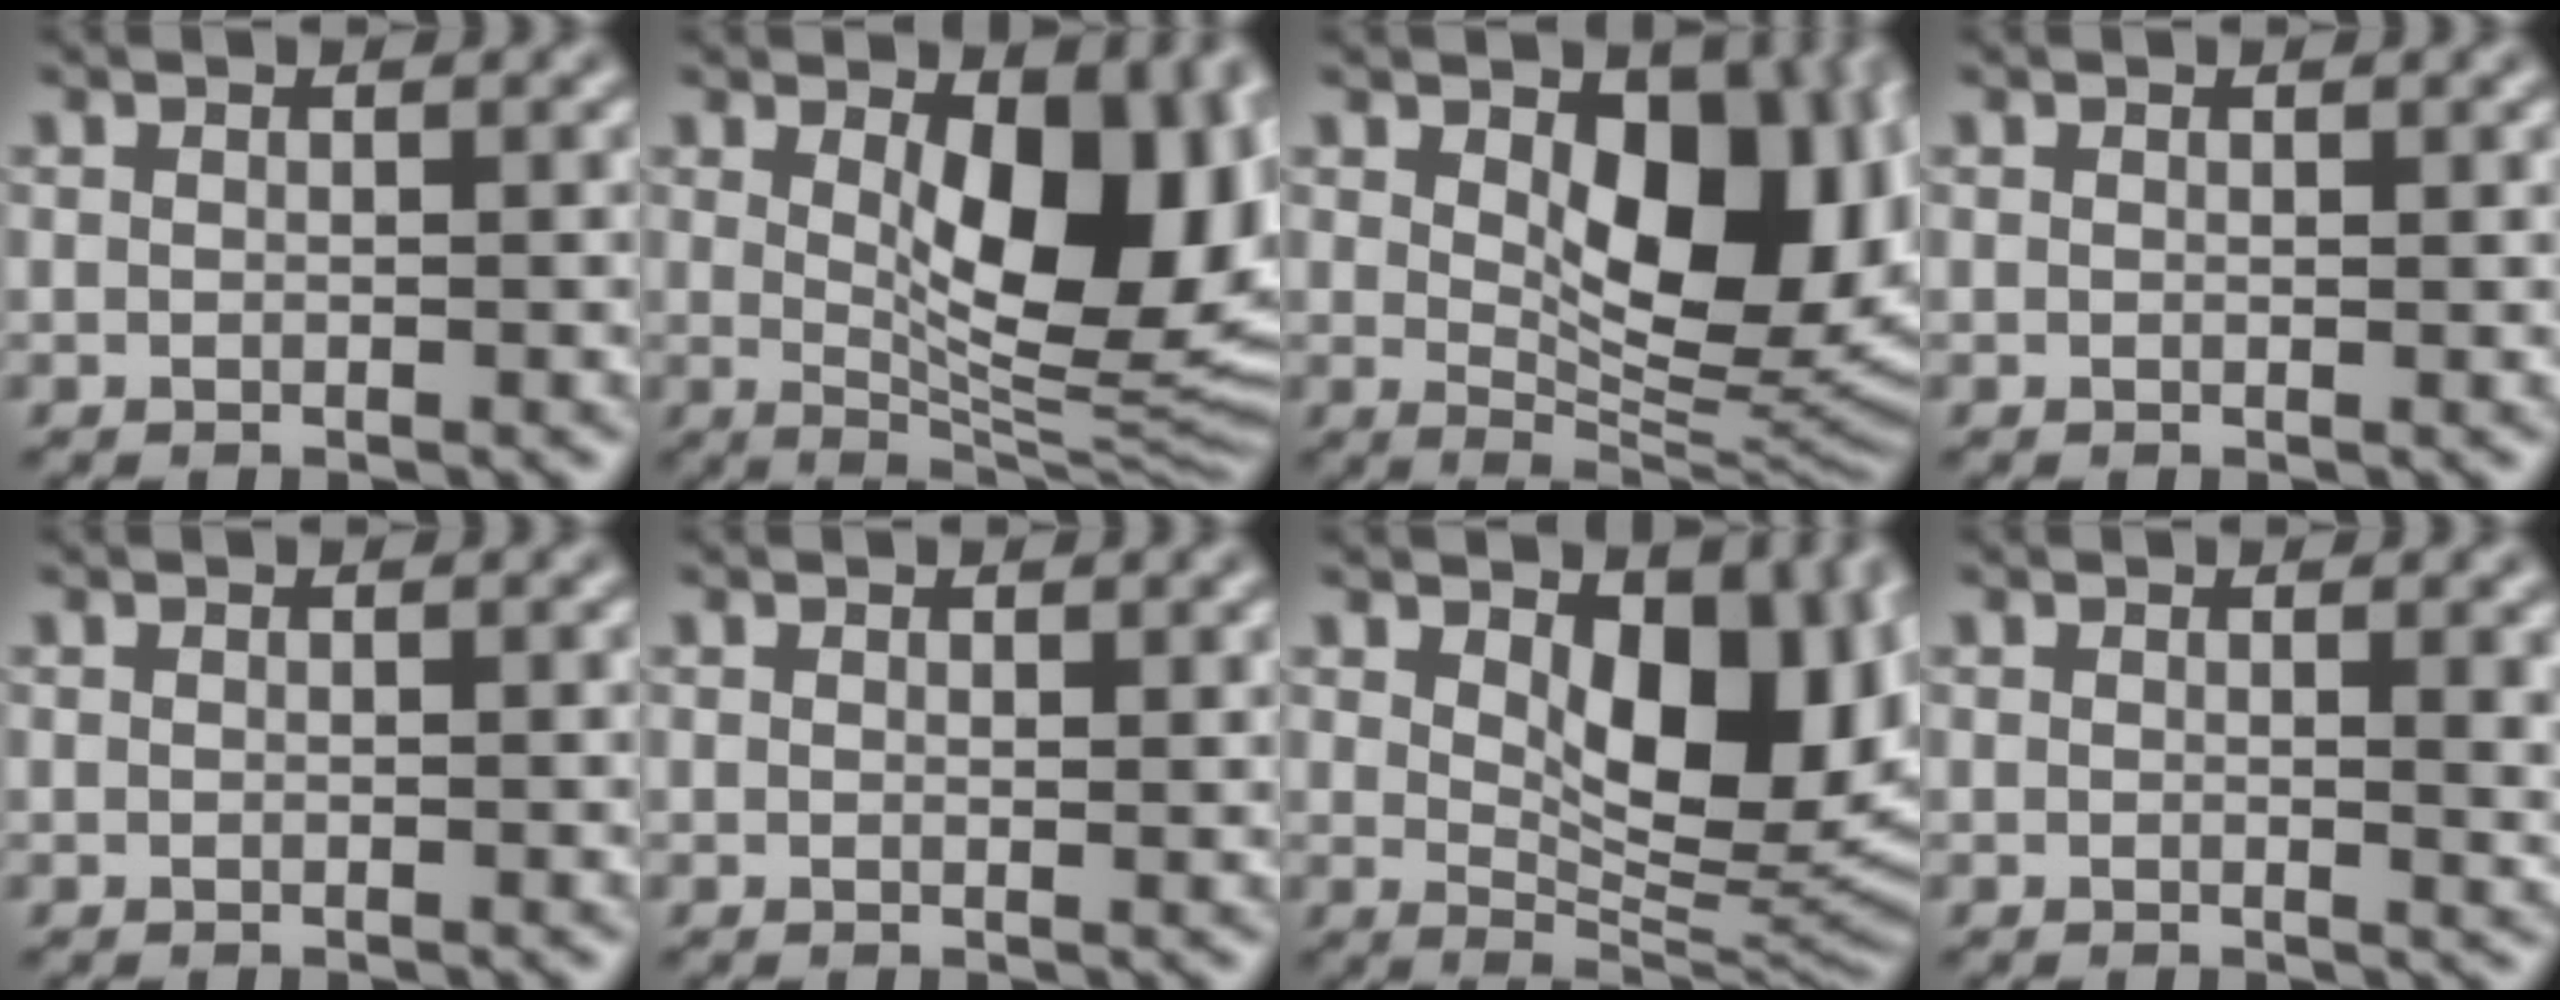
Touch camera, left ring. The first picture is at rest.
{"total": 12.0, "force": [2.3, 5.1, 10.6], "torque": [-0.128, -0.010, 0.043]}
{"total": 12.5, "force": [2.6, 6.9, 10.1], "torque": [-0.118, -0.008, 0.048]}
{"total": 0.0}
{"total": 0.0}
{"total": 0.5, "force": [0.4, 0.1, 0.3], "torque": [-0.003, -0.003, 0.008]}
{"total": 10.6, "force": [2.6, 5.5, 8.7], "torque": [-0.122, -0.011, 0.045]}
{"total": 2.2, "force": [0.7, 0.7, 2.0], "torque": [-0.016, -0.001, 0.008]}